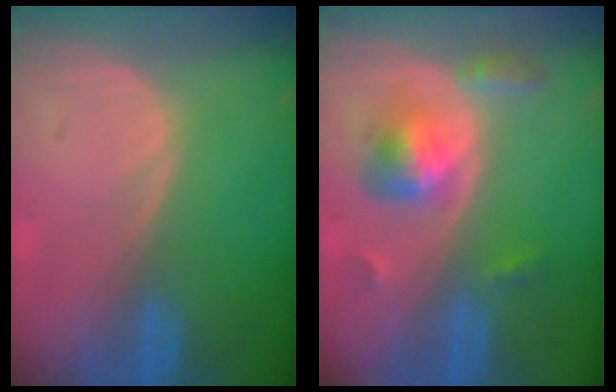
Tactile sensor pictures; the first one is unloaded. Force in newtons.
{"total": 6.0, "press": 5.3, "slide": 2.7}